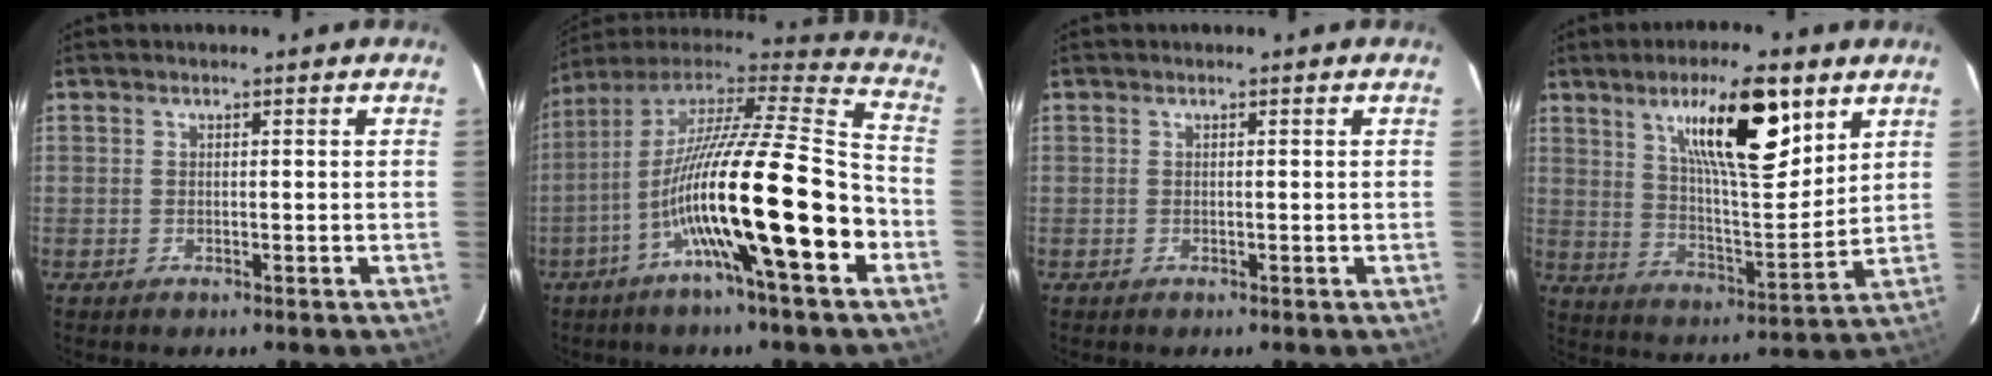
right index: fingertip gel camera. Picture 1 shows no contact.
{"total": 23.5, "force": [-7.7, 1.1, 22.1], "torque": [-0.373, -0.012, -0.138]}
{"total": 0.0}
{"total": 15.1, "force": [8.0, 3.0, 12.5], "torque": [-0.207, -0.001, 0.138]}